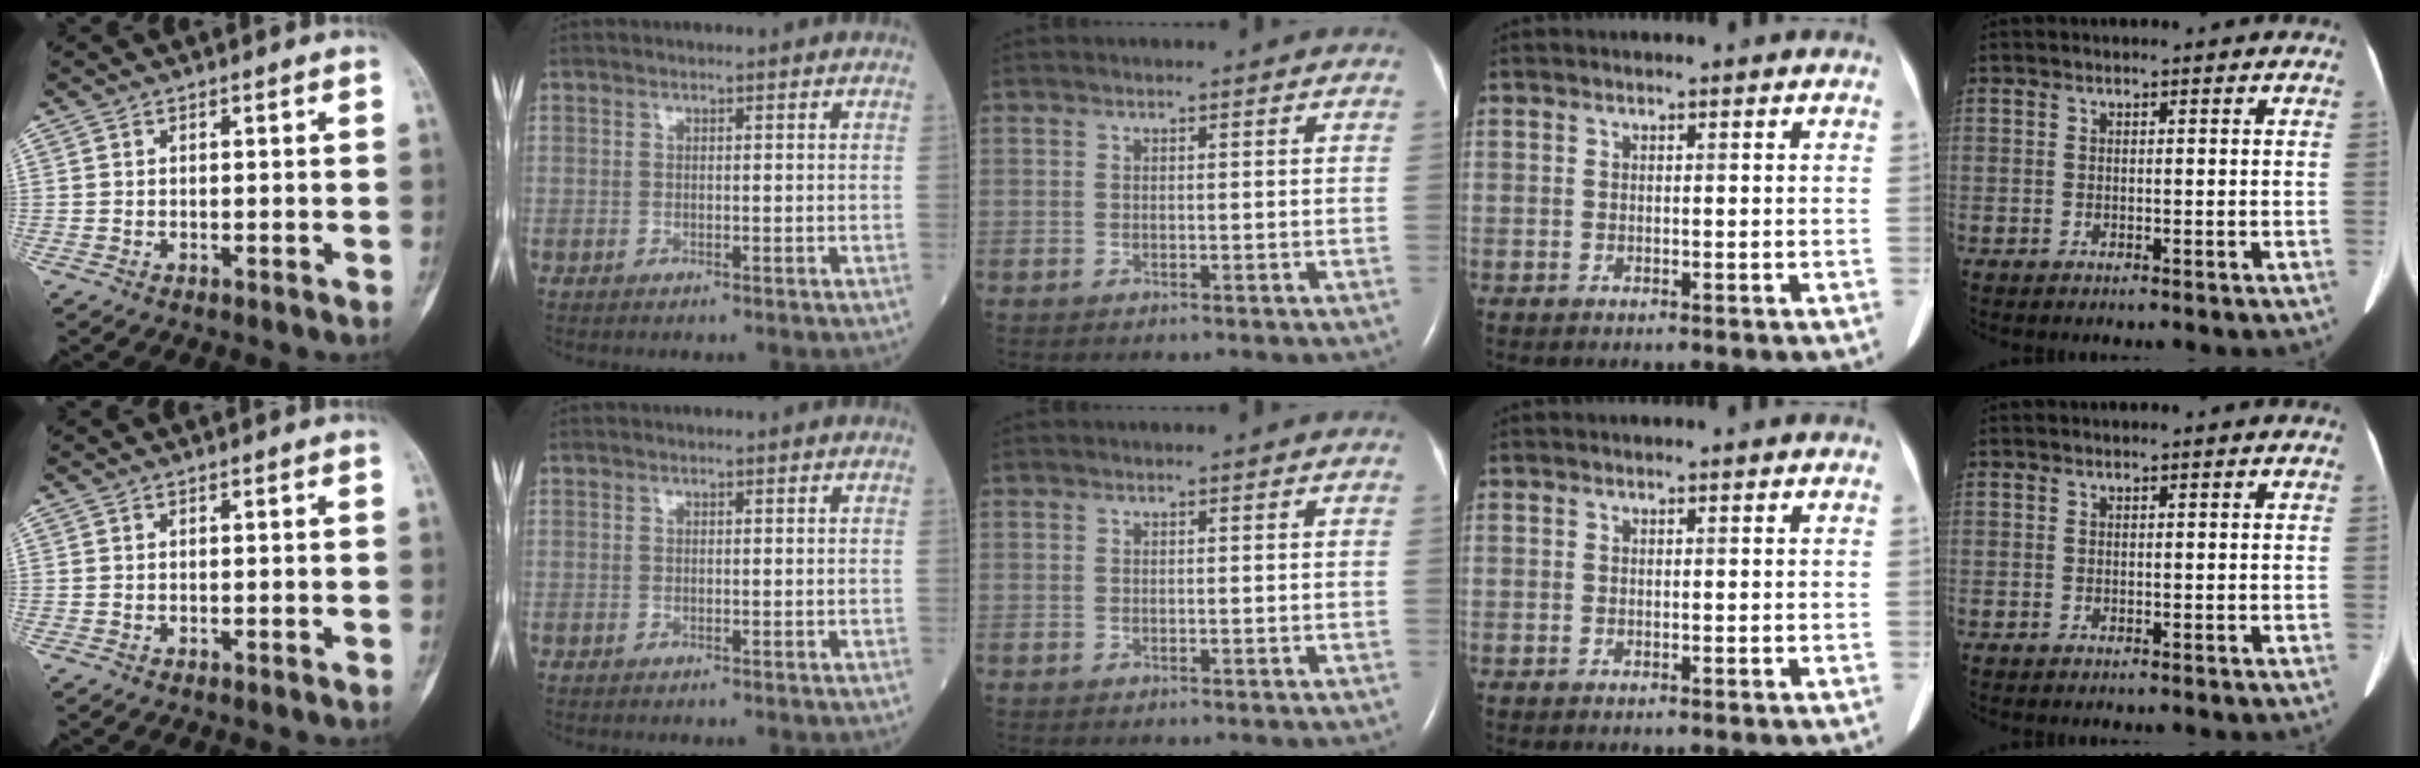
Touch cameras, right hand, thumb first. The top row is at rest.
{}